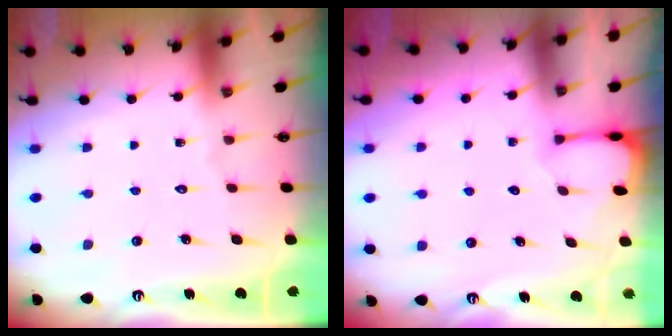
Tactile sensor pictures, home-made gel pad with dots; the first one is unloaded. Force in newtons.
{"total": 1.3, "press": 1.2, "slide": 0.2}